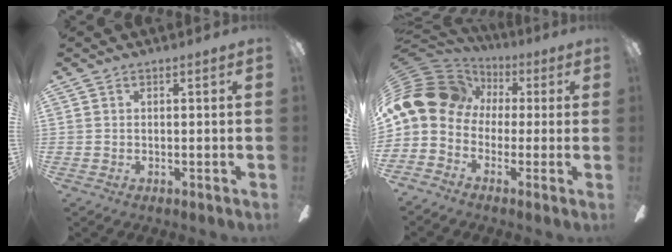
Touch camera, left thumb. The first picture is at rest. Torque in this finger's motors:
{"motor_torque": [0.65, 1.23, 0.64, 0.77, 0.21]}